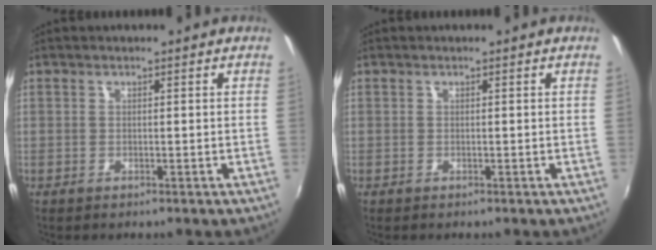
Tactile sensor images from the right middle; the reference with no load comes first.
{"total": 0.0}